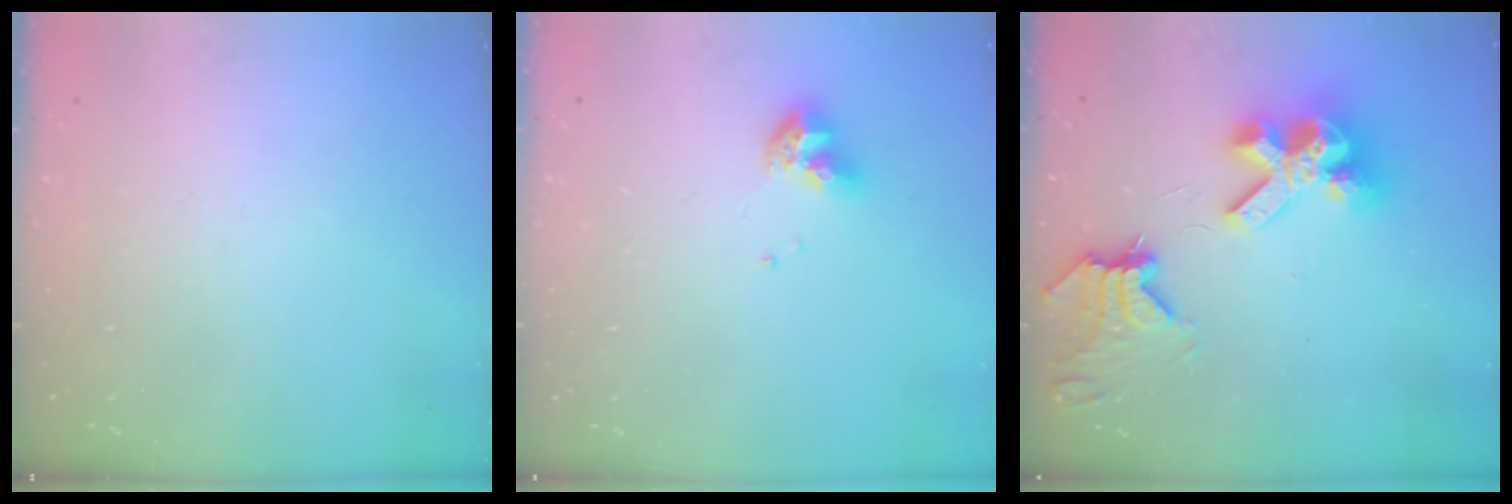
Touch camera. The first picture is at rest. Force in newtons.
{"total": 9.5, "press": 9.4, "slide": 1.1}
{"total": 13.9, "press": 13.8, "slide": 1.6}